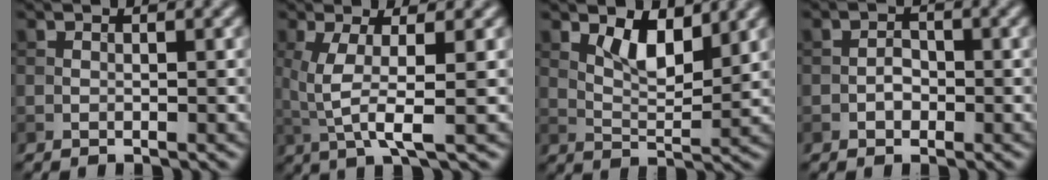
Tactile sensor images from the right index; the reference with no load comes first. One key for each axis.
{"total": 4.2, "fx": 0.0, "fy": 0.9, "fz": 4.1, "tx": -0.092, "ty": -0.004, "tz": 0.002}
{"total": 3.8, "fx": 2.1, "fy": 1.6, "fz": 2.8, "tx": -0.053, "ty": -0.006, "tz": 0.040}
{"total": 1.4, "fx": -0.5, "fy": 1.0, "fz": 0.8, "tx": -0.010, "ty": 0.003, "tz": -0.011}